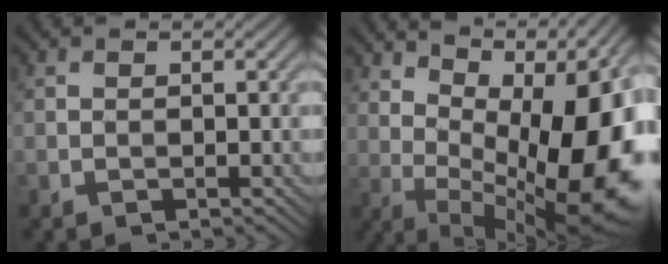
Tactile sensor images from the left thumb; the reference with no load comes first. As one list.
[{"total": 17.3, "force": [3.9, 7.5, 15.0], "torque": [-0.188, 0.022, 0.078]}]